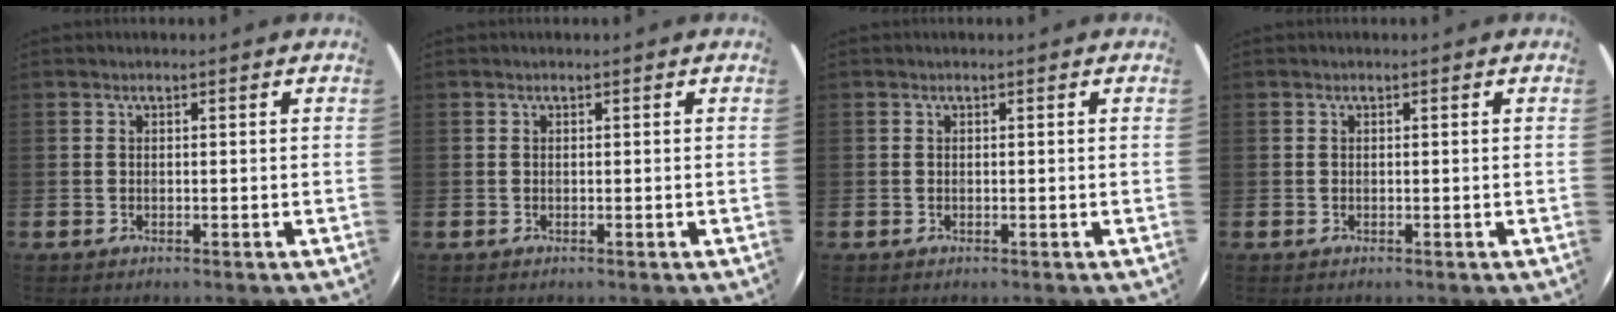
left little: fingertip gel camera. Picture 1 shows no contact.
{"total": 0.0}
{"total": 0.0}
{"total": 0.0}